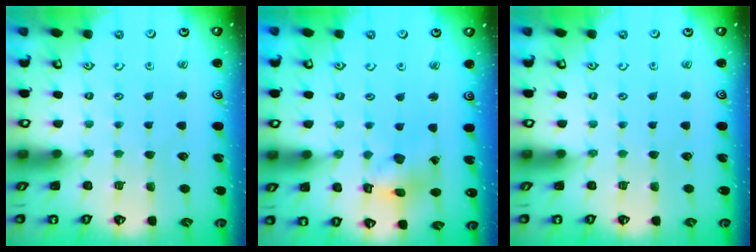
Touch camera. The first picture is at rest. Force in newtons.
{"total": 9.7, "press": 9.7, "slide": 1.0}
{"total": 0.0}